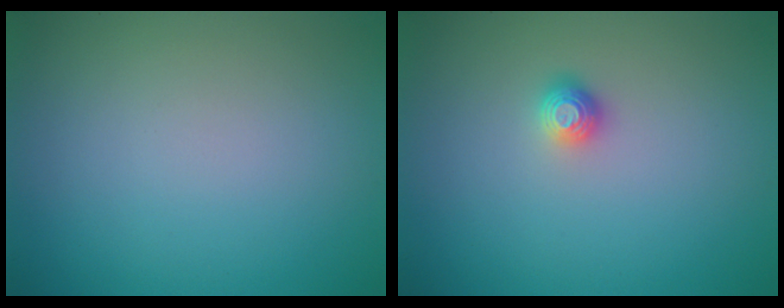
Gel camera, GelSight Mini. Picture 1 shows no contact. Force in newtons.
{"total": 1.2, "press": 1.0, "slide": 0.5}